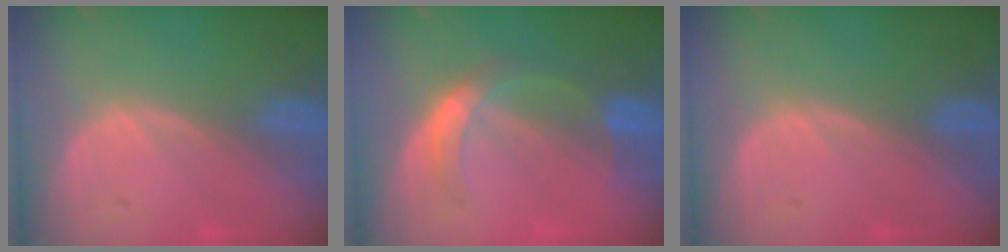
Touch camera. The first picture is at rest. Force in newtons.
{"total": 5.7, "press": 5.1, "slide": 2.7}
{"total": 0.0}